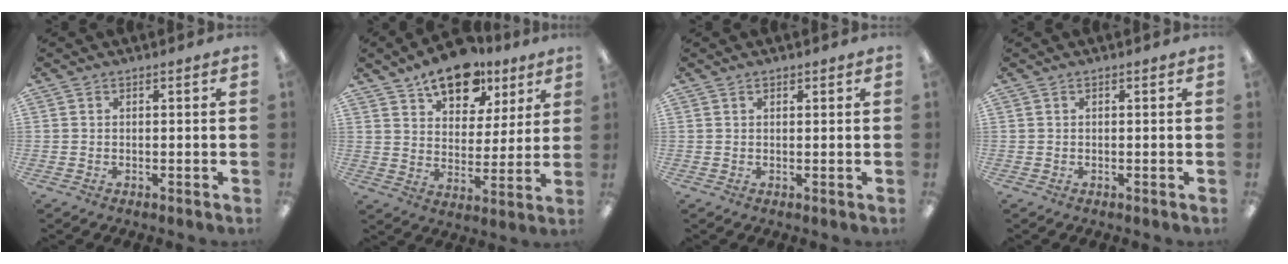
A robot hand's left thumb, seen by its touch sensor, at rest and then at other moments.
{"total": 14.2, "force": [10.3, 7.5, 6.4], "torque": [-0.088, -0.053, 0.183]}
{"total": 1.0, "force": [0.6, 0.5, 0.5], "torque": [-0.011, 0.001, 0.012]}
{"total": 0.0}